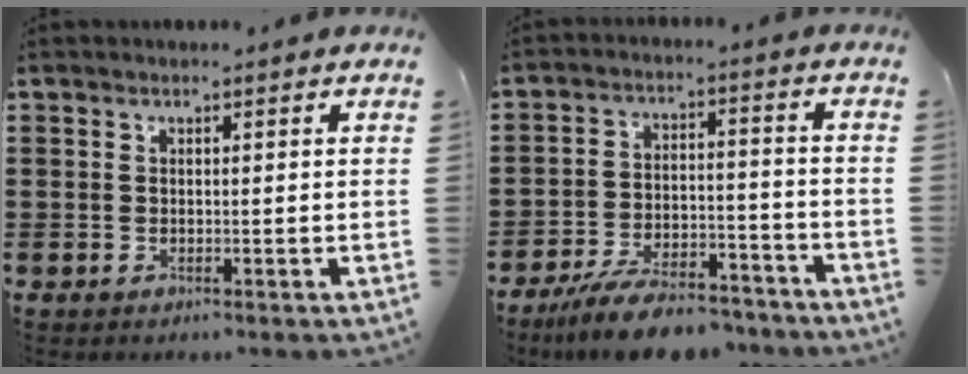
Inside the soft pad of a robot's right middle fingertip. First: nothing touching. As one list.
[{"total": 8.8, "force": [-8.0, 1.5, 3.6], "torque": [-0.062, 0.017, -0.150]}]